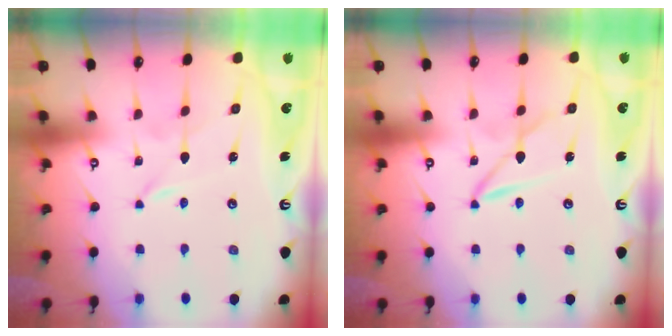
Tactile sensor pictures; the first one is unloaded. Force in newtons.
{"total": 2.9, "press": 2.9, "slide": 0.3}